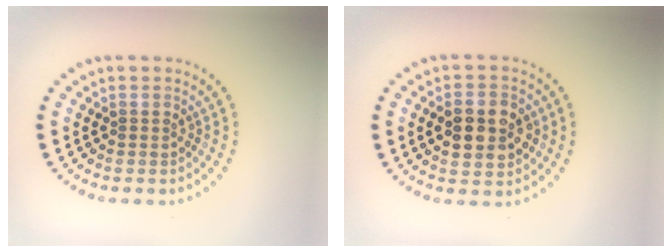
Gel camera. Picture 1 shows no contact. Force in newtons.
{"total": 5.0, "press": 5.0, "slide": 0.2}